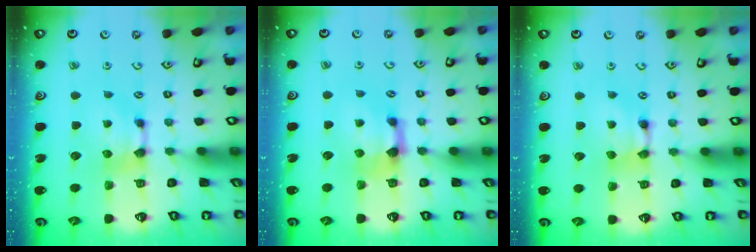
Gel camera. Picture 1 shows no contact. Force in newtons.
{"total": 1.5, "press": 0.5, "slide": 1.4}
{"total": 1.8, "press": 1.8, "slide": 0.1}